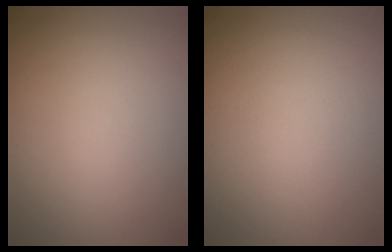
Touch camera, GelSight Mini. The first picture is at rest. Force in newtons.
{"total": 0.0}